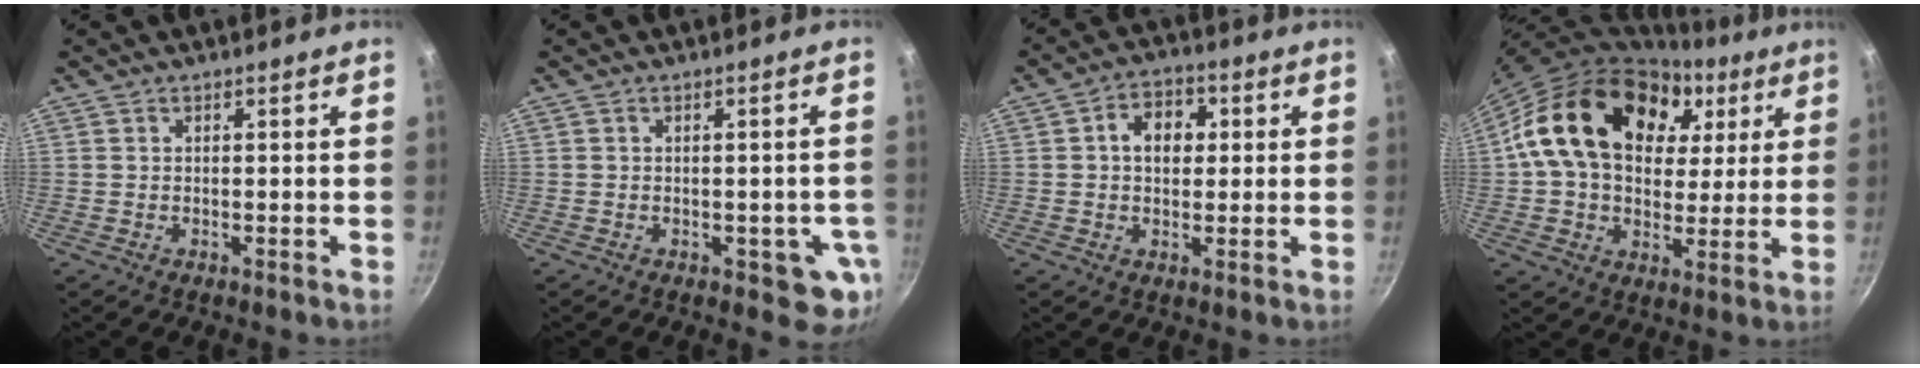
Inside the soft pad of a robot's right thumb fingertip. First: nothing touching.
{"total": 6.0, "force": [-1.5, 3.5, 4.7], "torque": [-0.024, 0.002, -0.017]}
{"total": 7.2, "force": [1.2, 5.4, 4.7], "torque": [-0.041, 0.009, 0.009]}
{"total": 24.3, "force": [7.9, 17.1, 15.4], "torque": [-0.247, 0.010, 0.126]}